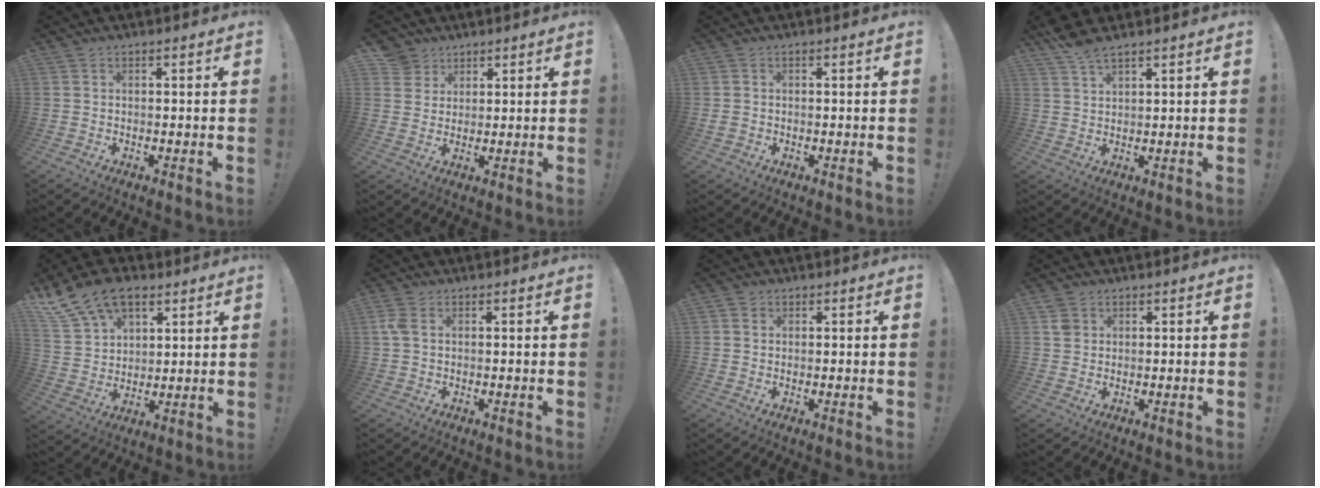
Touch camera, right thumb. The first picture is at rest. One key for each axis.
{"total": 5.3, "fx": 3.3, "fy": 4.1, "fz": 0.5, "tx": -0.008, "ty": -0.020, "tz": 0.064}
{"total": 1.2, "fx": -0.2, "fy": 1.1, "fz": 0.5, "tx": -0.008, "ty": 0.002, "tz": -0.004}
{"total": 5.3, "fx": 4.5, "fy": 1.0, "fz": 2.7, "tx": -0.044, "ty": -0.029, "tz": 0.082}
{"total": 13.6, "fx": 9.0, "fy": 8.0, "fz": 6.5, "tx": -0.123, "ty": -0.046, "tz": 0.174}
{"total": 2.9, "fx": 0.9, "fy": 1.6, "fz": 2.2, "tx": -0.049, "ty": 0.007, "tz": 0.018}
{"total": 1.3, "fx": 0.5, "fy": 1.1, "fz": 0.2, "tx": -0.006, "ty": 0.004, "tz": 0.011}
{"total": 2.8, "fx": 1.5, "fy": 2.3, "fz": 0.9, "tx": -0.007, "ty": -0.002, "tz": 0.027}